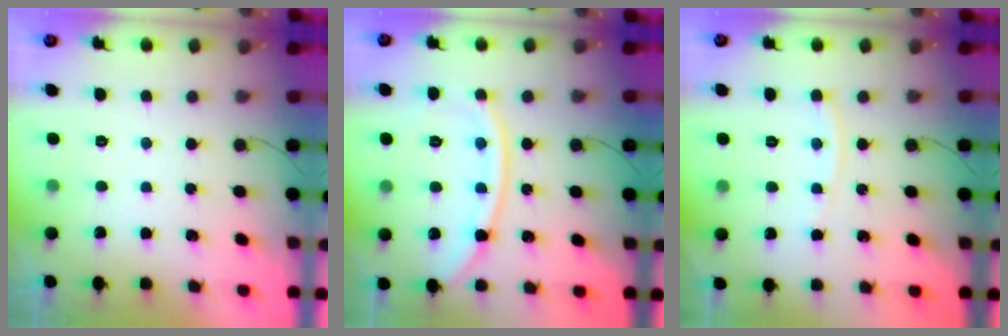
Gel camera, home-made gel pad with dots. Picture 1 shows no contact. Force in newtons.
{"total": 12.3, "press": 12.1, "slide": 1.6}
{"total": 3.3, "press": 3.3, "slide": 0.4}